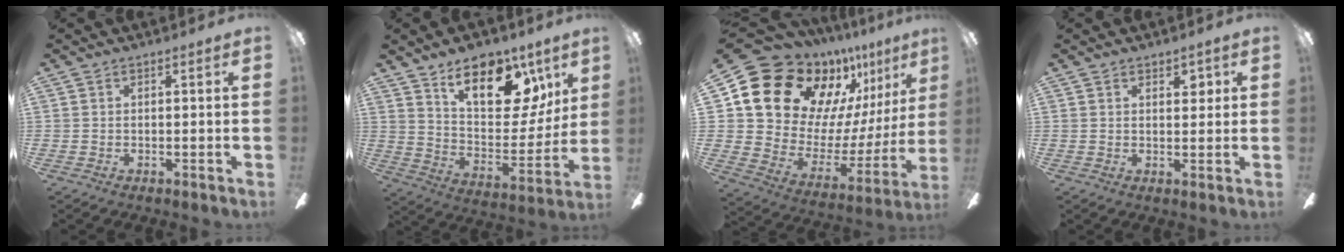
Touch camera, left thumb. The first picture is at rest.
{"total": 19.8, "force": [12.2, 10.3, 11.7], "torque": [-0.163, -0.068, 0.209]}
{"total": 21.1, "force": [14.8, 12.2, 8.9], "torque": [-0.171, -0.103, 0.288]}
{"total": 3.2, "force": [1.7, 1.5, 2.1], "torque": [-0.021, -0.005, 0.024]}